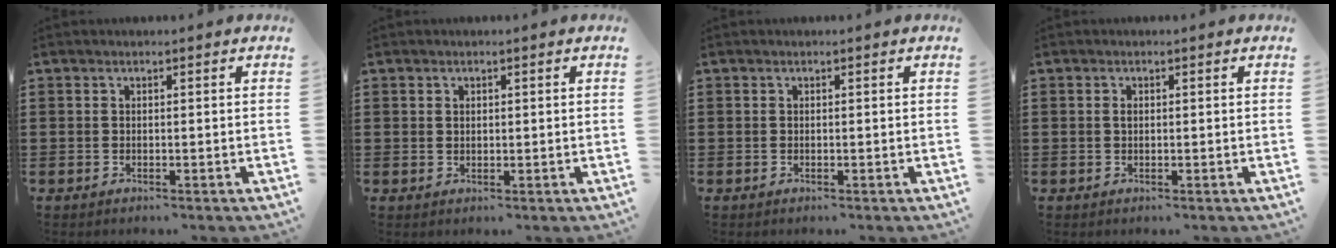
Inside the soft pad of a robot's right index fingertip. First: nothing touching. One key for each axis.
{"total": 0.9, "fx": 0.6, "fy": 0.7, "fz": 0.2, "tx": -0.006, "ty": 0.003, "tz": 0.011}
{"total": 0.0}
{"total": 0.8, "fx": 0.1, "fy": 0.4, "fz": 0.7, "tx": -0.015, "ty": 0.000, "tz": 0.002}